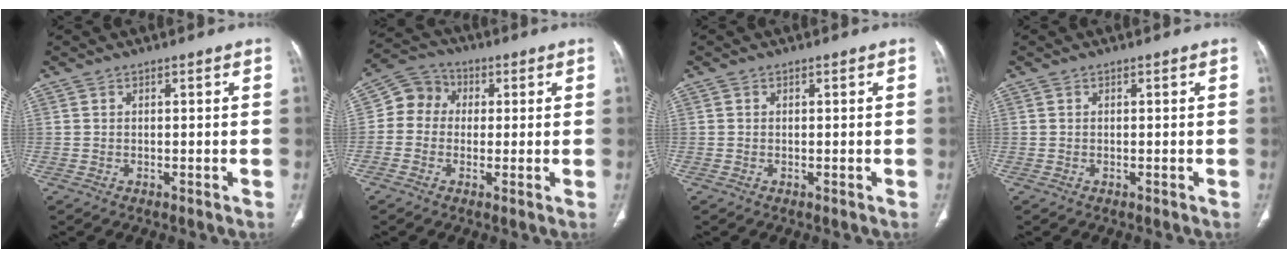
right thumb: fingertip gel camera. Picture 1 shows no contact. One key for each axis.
{"total": 7.3, "fx": 0.6, "fy": 6.4, "fz": 3.3, "tx": -0.036, "ty": 0.021, "tz": -0.005}
{"total": 0.0}
{"total": 0.0}